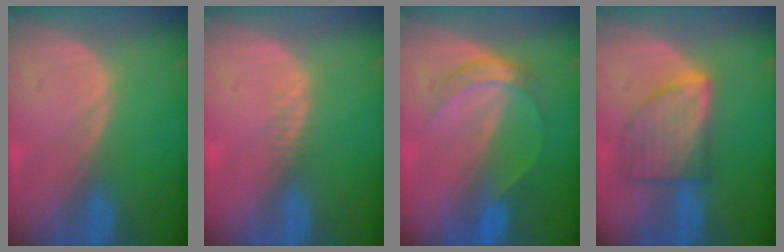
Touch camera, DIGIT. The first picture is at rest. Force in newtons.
{"total": 1.2, "press": 0.9, "slide": 0.8}
{"total": 4.8, "press": 4.6, "slide": 1.1}
{"total": 7.1, "press": 7.1, "slide": 0.1}